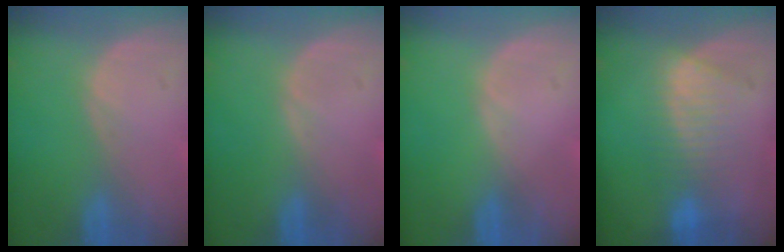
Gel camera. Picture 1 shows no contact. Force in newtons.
{"total": 0.0}
{"total": 0.0}
{"total": 6.8, "press": 6.8, "slide": 0.0}